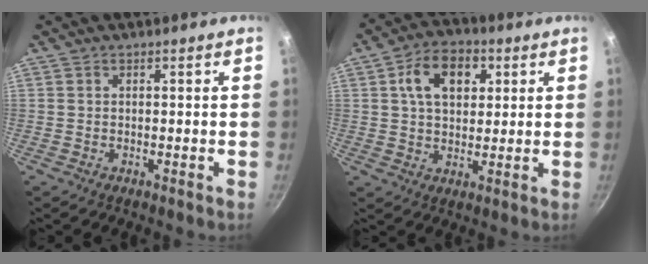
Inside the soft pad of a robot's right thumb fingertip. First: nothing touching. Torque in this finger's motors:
{"motor_torque": [-0.12, 2.51, 0.94, 0.23, 0.06]}